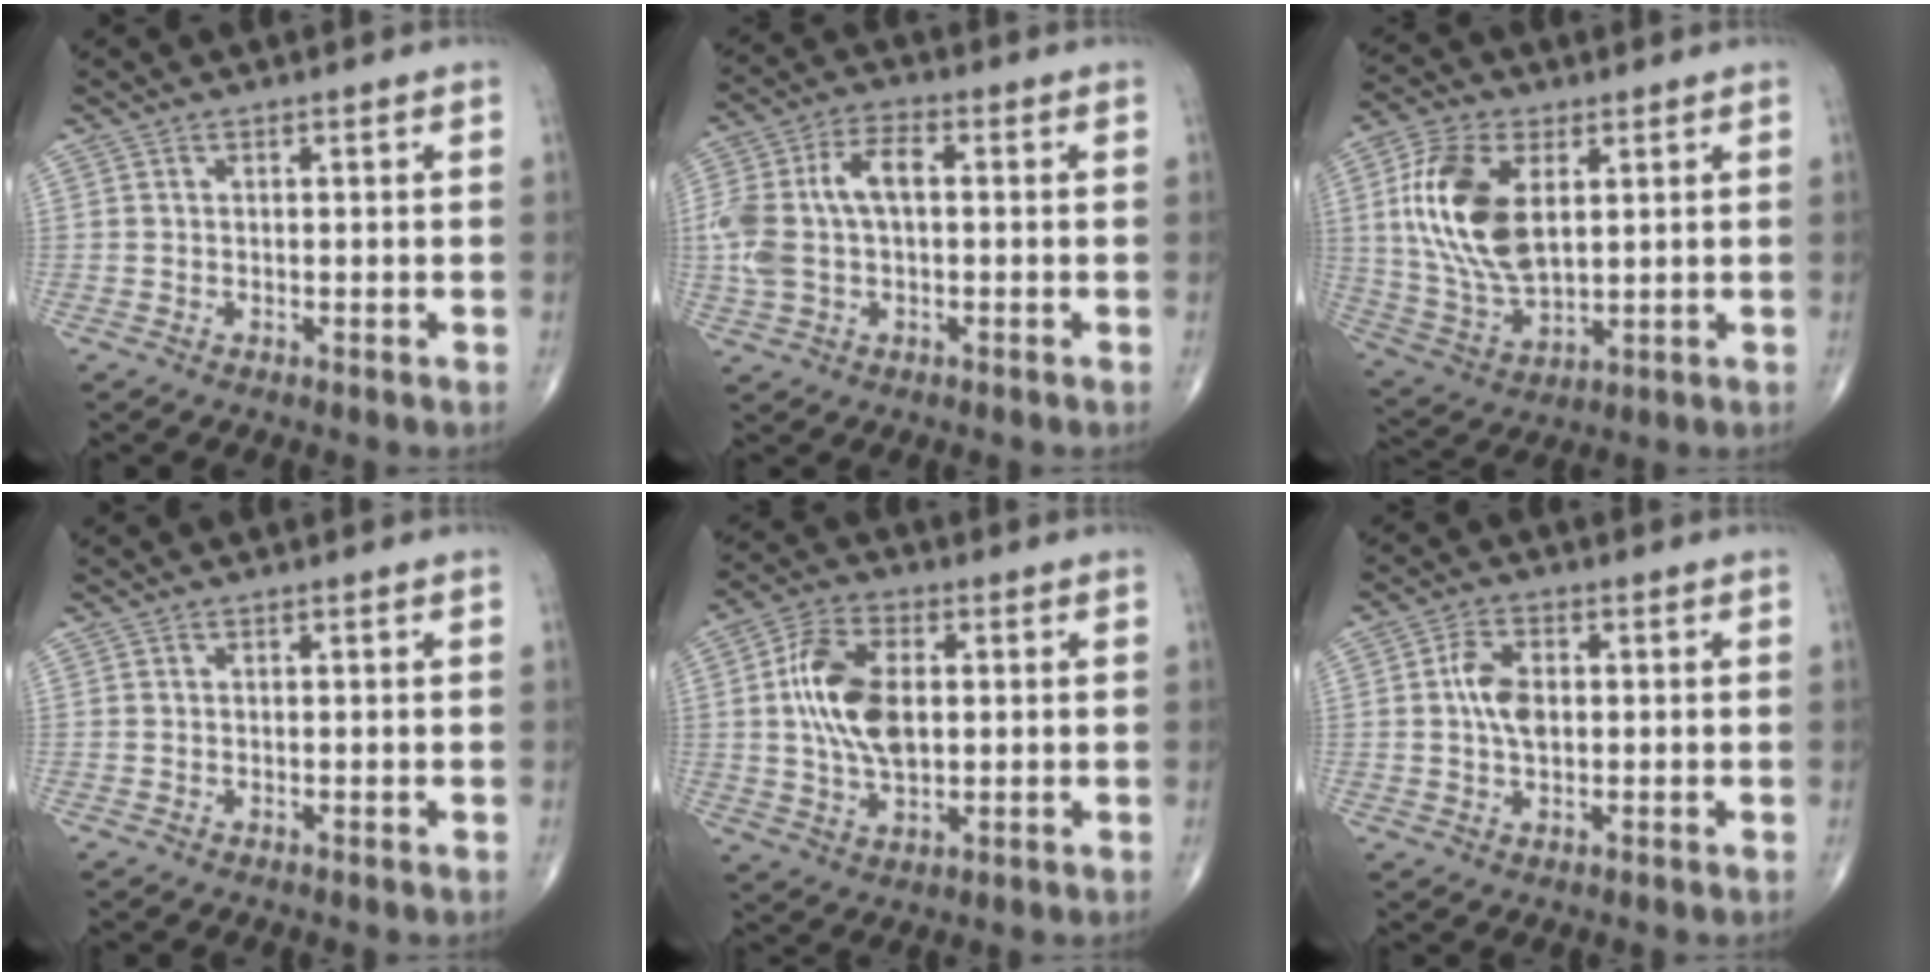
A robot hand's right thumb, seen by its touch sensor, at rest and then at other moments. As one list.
[{"total": 11.8, "force": [0.5, 6.7, 9.7], "torque": [-0.216, 0.031, 0.009]}, {"total": 16.8, "force": [3.9, 9.2, 13.4], "torque": [-0.265, -0.012, 0.080]}, {"total": 0.0}, {"total": 12.9, "force": [1.3, 7.4, 10.5], "torque": [-0.195, 0.006, 0.025]}, {"total": 5.8, "force": [0.5, 3.4, 4.6], "torque": [-0.087, 0.005, 0.006]}]